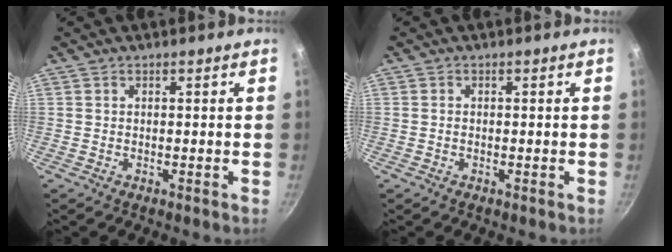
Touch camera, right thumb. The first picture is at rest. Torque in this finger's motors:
{"motor_torque": [-0.03, -0.08, -0.05, -0.09, 0.03]}